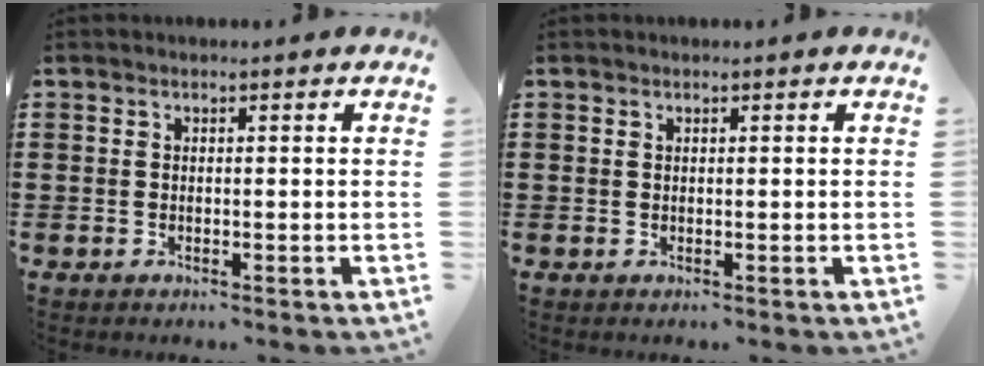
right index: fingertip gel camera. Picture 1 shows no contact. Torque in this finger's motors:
{"motor_torque": [-0.54, 0.52, -0.02, -0.01]}